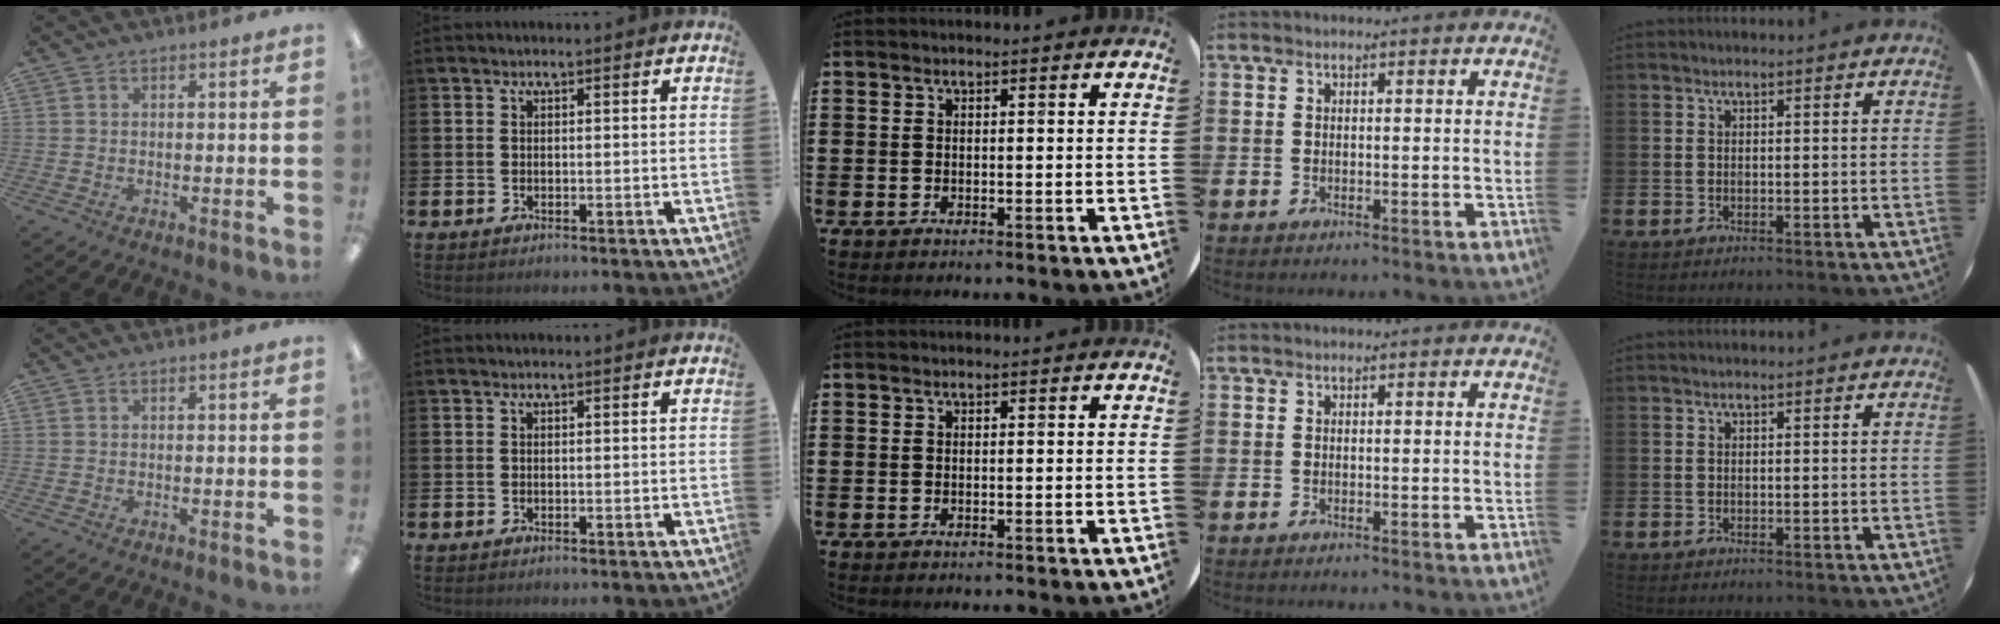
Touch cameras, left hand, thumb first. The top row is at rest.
{}